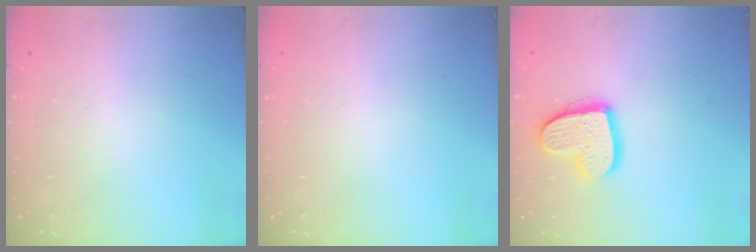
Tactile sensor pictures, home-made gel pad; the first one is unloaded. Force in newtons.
{"total": 0.0}
{"total": 15.4, "press": 15.4, "slide": 1.2}